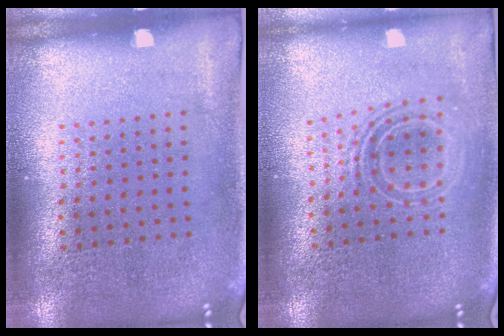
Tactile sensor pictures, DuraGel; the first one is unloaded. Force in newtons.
{"total": 1.6, "press": 1.3, "slide": 1.0}